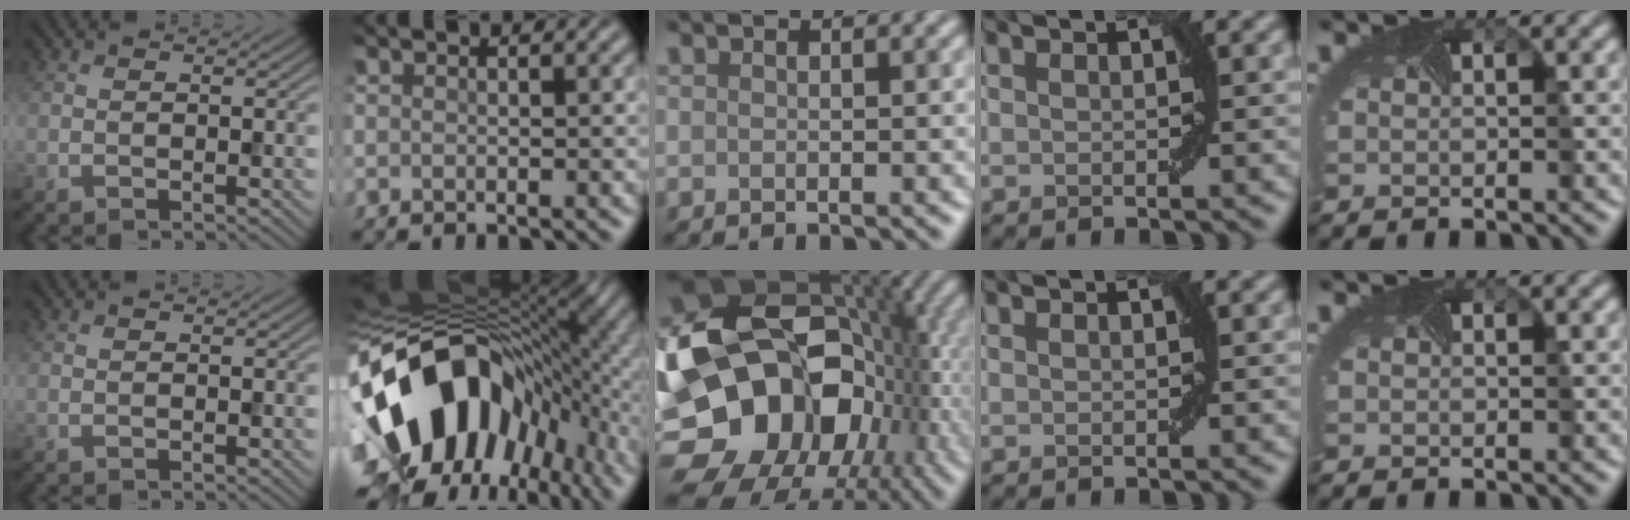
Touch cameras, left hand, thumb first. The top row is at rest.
{"index": {"total": 18.7, "force": [-2.1, 12.1, 14.1], "torque": [-0.259, -0.019, -0.030]}, "middle": {"total": 19.3, "force": [-3.4, 14.7, 12.0], "torque": [-0.234, -0.012, -0.050]}}